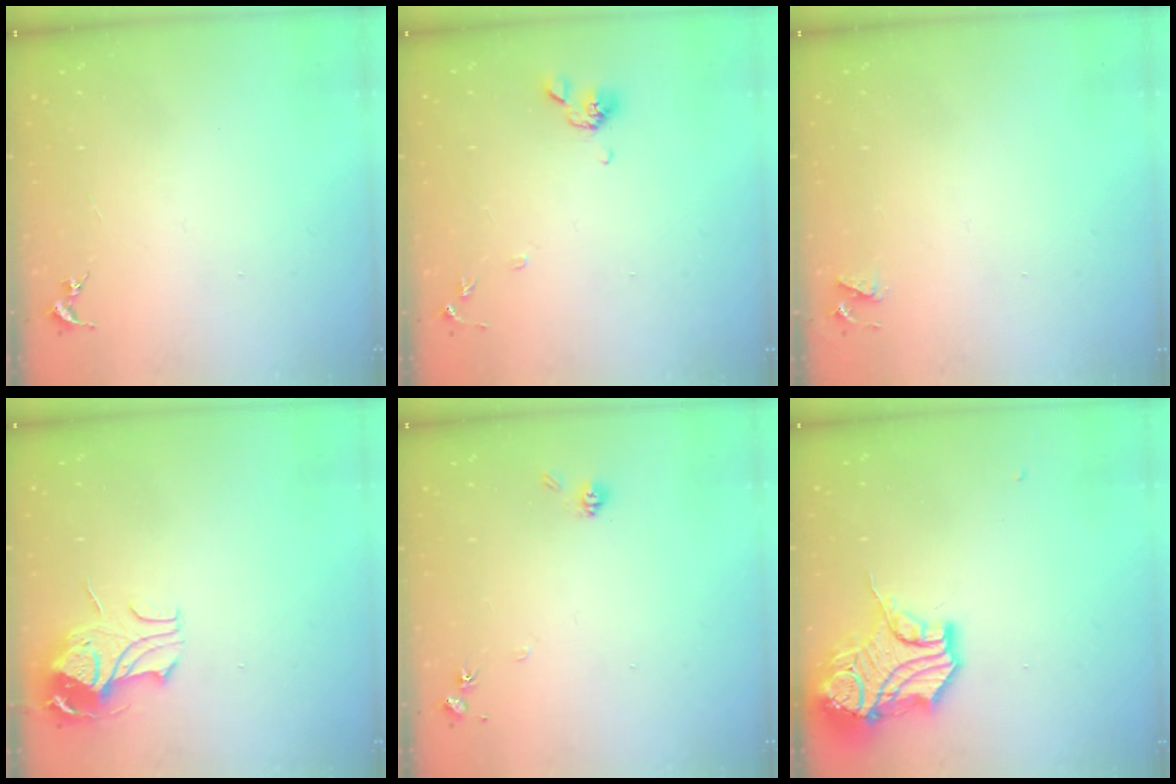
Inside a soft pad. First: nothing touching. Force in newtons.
{"total": 8.3, "press": 8.2, "slide": 1.6}
{"total": 4.1, "press": 4.0, "slide": 0.7}
{"total": 9.9, "press": 9.8, "slide": 1.4}
{"total": 5.8, "press": 5.7, "slide": 1.1}
{"total": 15.8, "press": 15.6, "slide": 2.2}